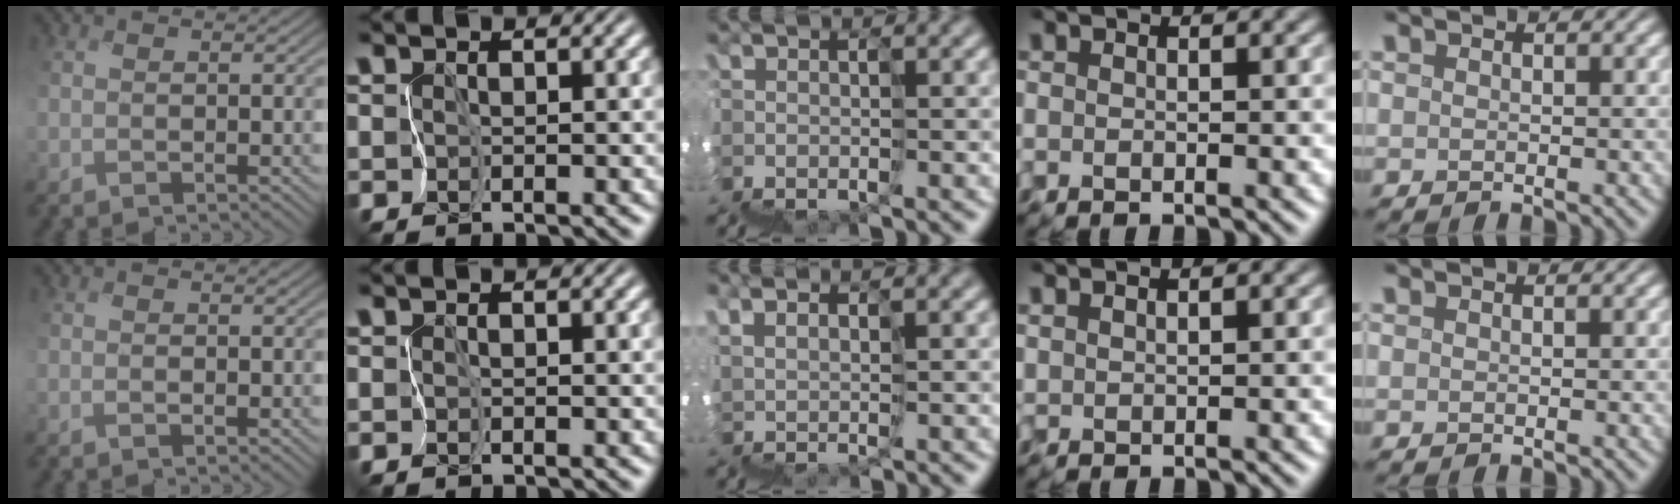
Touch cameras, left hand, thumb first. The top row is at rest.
{"thumb": {"total": 0.7, "force": [-0.3, 0.1, 0.7], "torque": [-0.014, -0.002, -0.004]}, "middle": {"total": 4.0, "force": [3.6, -1.0, -1.5], "torque": [0.018, 0.026, 0.063]}, "ring": {"total": 0.9, "force": [0.9, 0.1, 0.3], "torque": [-0.006, 0.000, 0.017]}}